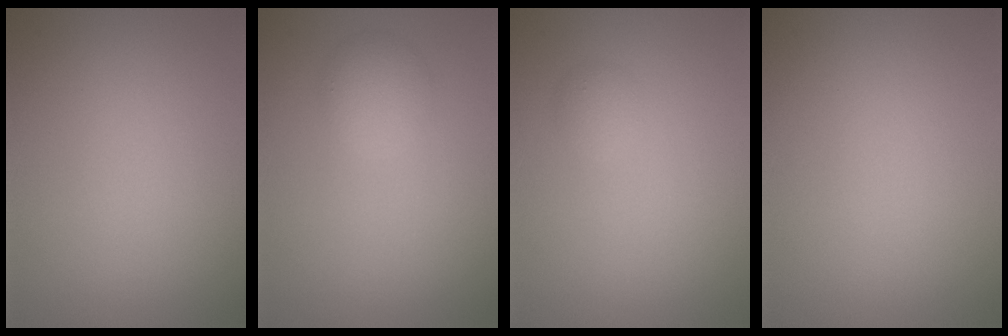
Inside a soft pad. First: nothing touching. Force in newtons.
{"total": 2.2, "press": 2.2, "slide": 0.2}
{"total": 0.9, "press": 0.9, "slide": 0.0}
{"total": 0.0}